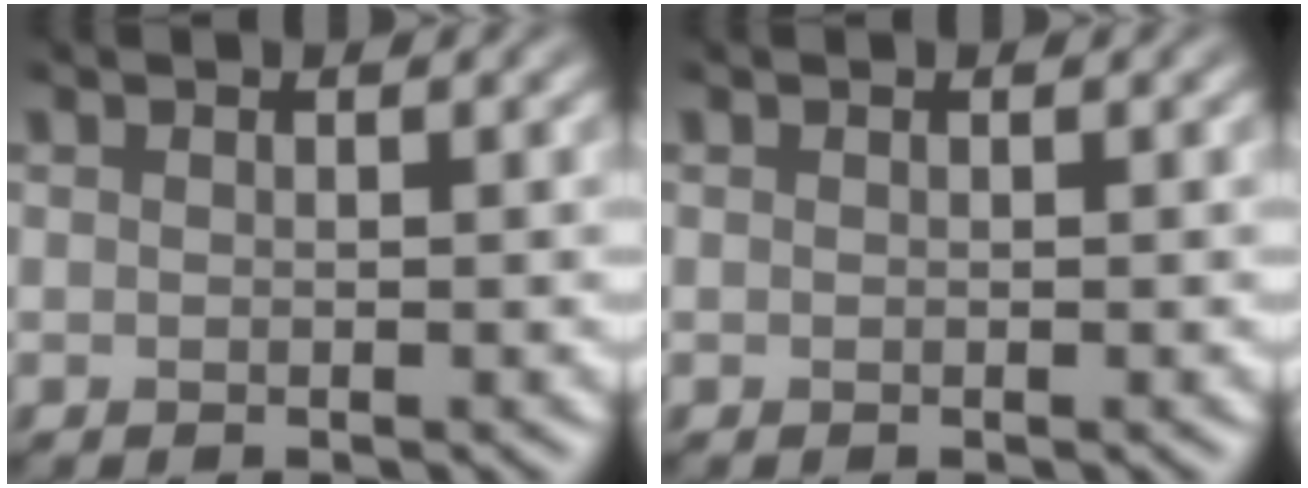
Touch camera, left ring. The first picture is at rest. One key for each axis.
{"total": 0.0}